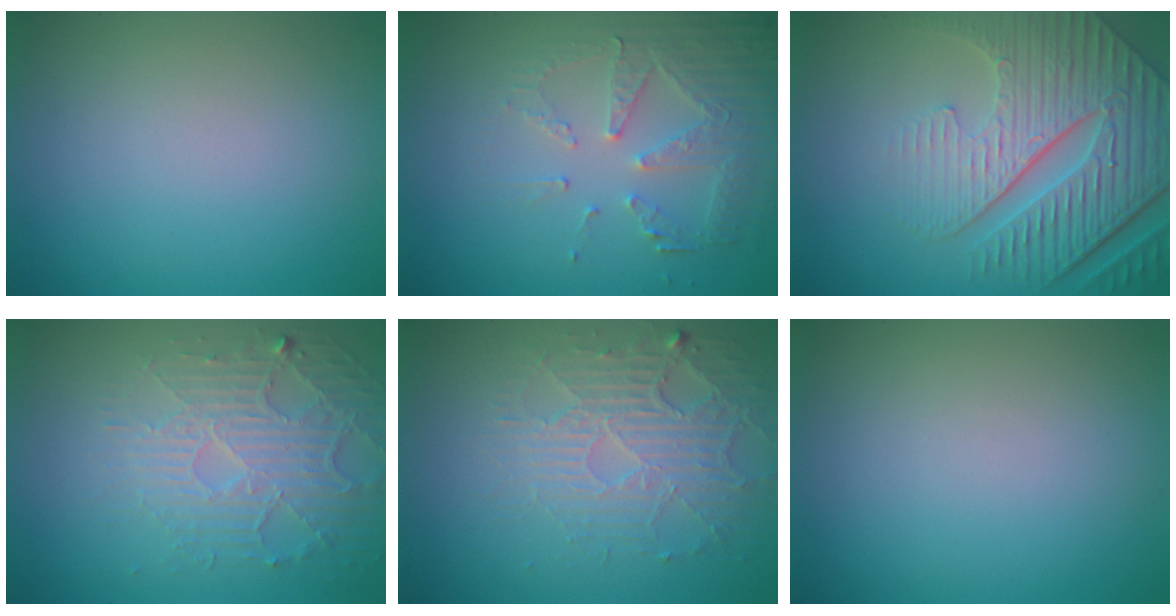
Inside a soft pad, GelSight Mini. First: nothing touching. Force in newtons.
{"total": 5.2, "press": 3.6, "slide": 3.8}
{"total": 8.2, "press": 6.3, "slide": 5.2}
{"total": 5.0, "press": 3.4, "slide": 3.6}
{"total": 3.8, "press": 3.4, "slide": 1.7}
{"total": 0.0}